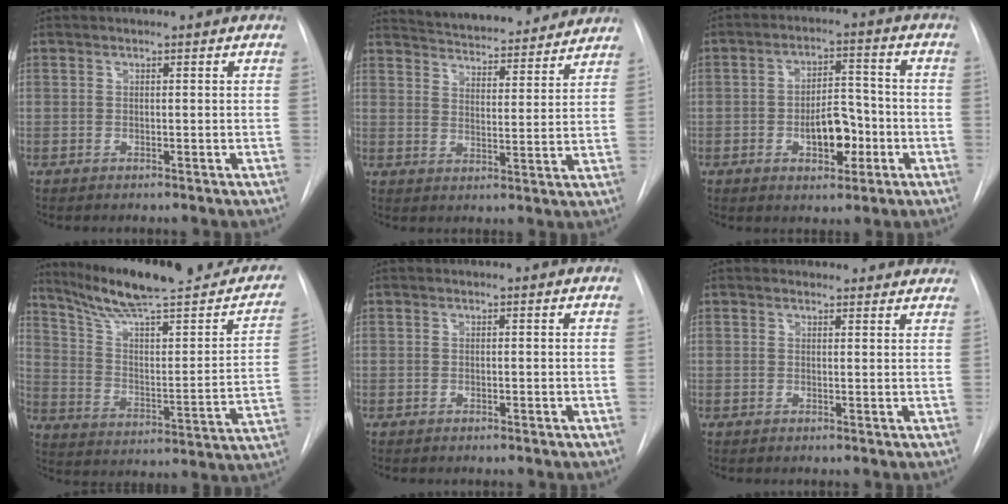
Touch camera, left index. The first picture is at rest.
{"total": 17.1, "force": [15.9, 3.3, 5.4], "torque": [-0.085, 0.009, 0.224]}
{"total": 7.7, "force": [-3.3, 3.6, 6.0], "torque": [-0.094, 0.008, -0.044]}
{"total": 24.6, "force": [20.6, 3.5, 13.0], "torque": [-0.192, -0.034, 0.295]}
{"total": 1.0, "force": [-1.0, 0.0, 0.0], "torque": [0.001, -0.005, -0.012]}
{"total": 5.4, "force": [5.0, 2.1, 0.4], "torque": [0.019, 0.003, 0.036]}